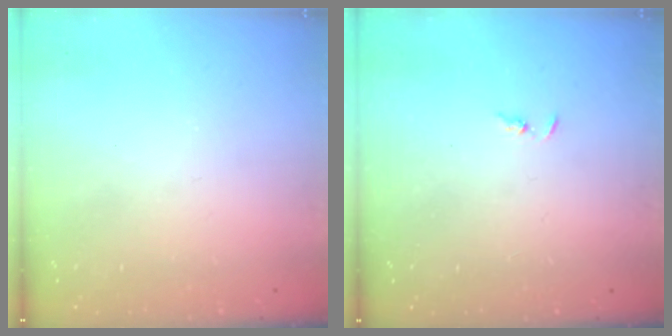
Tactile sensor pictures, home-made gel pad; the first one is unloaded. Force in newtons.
{"total": 1.3, "press": 1.2, "slide": 0.3}